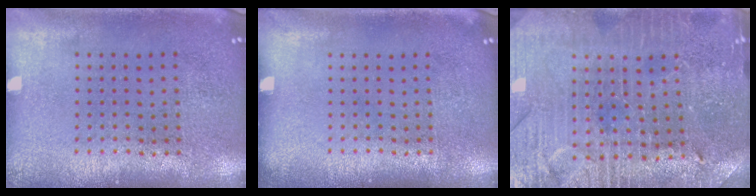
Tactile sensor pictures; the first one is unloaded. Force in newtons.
{"total": 0.0}
{"total": 3.3, "press": 3.3, "slide": 0.6}